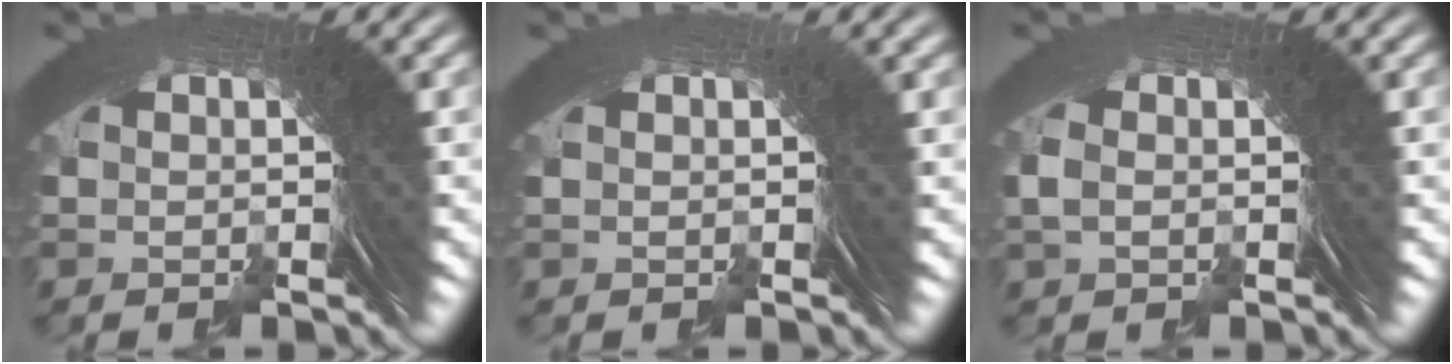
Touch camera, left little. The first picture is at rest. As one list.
[{"total": 0.6, "force": [0.3, -0.3, 0.4], "torque": [0.000, 0.008, 0.002]}, {"total": 0.6, "force": [-0.6, -0.1, 0.2], "torque": [-0.011, -0.009, -0.004]}]